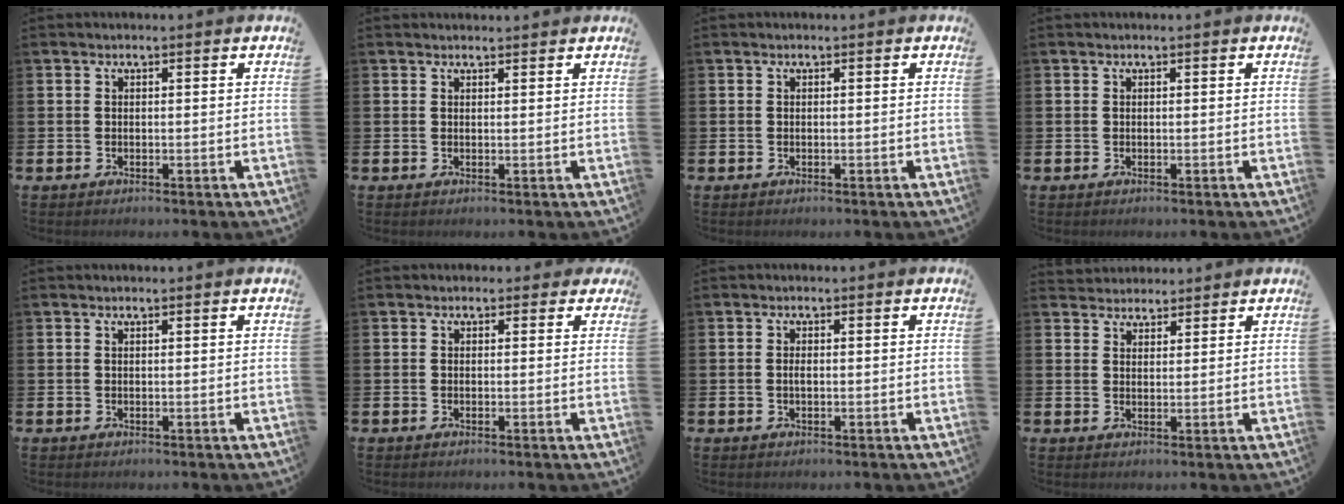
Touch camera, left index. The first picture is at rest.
{"total": 0.9, "force": [0.9, 0.1, 0.1], "torque": [0.012, -0.003, 0.014]}
{"total": 0.0}
{"total": 0.0}
{"total": 0.0}
{"total": 0.8, "force": [-0.1, 0.8, 0.2], "torque": [0.001, 0.008, -0.005]}
{"total": 0.8, "force": [-0.1, 0.3, 0.8], "torque": [-0.020, 0.002, -0.001]}
{"total": 2.8, "force": [2.6, 0.9, -0.4], "torque": [0.000, -0.006, 0.048]}